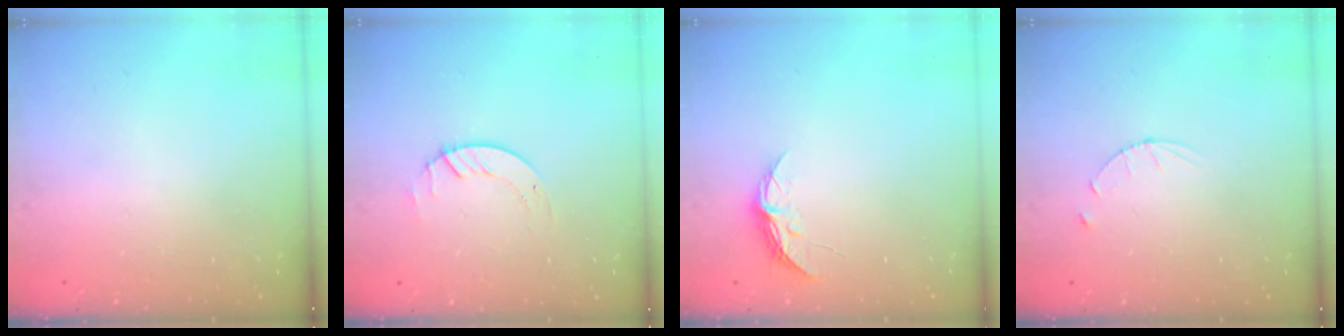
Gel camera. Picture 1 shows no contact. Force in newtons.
{"total": 2.0, "press": 2.0, "slide": 0.2}
{"total": 5.3, "press": 5.3, "slide": 0.5}
{"total": 3.0, "press": 2.9, "slide": 0.4}